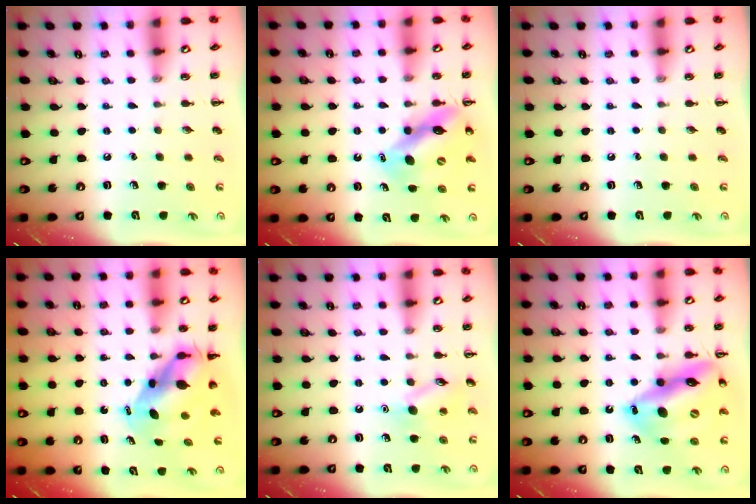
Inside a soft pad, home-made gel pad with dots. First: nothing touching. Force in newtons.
{"total": 12.5, "press": 11.9, "slide": 4.0}
{"total": 0.0}
{"total": 7.6, "press": 7.3, "slide": 2.0}
{"total": 10.1, "press": 10.0, "slide": 1.3}
{"total": 19.6, "press": 19.1, "slide": 4.4}